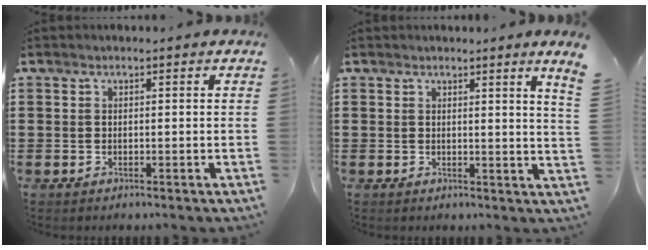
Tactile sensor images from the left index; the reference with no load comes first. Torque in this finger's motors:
{"motor_torque": [2.14, 0.00, 0.20, 0.07]}